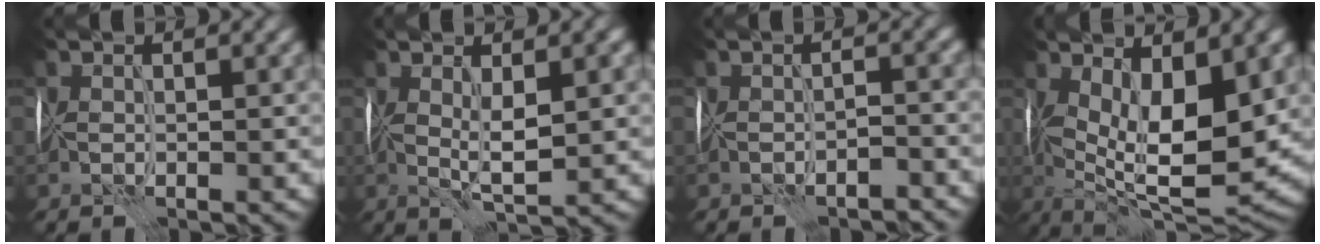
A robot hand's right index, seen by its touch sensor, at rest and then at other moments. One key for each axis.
{"total": 3.0, "fx": 0.7, "fy": 0.8, "fz": 2.9, "tx": -0.056, "ty": 0.001, "tz": 0.017}
{"total": 1.9, "fx": -1.7, "fy": 0.4, "fz": 0.8, "tx": -0.009, "ty": 0.007, "tz": -0.027}
{"total": 12.1, "fx": 1.0, "fy": 5.0, "fz": 10.9, "tx": -0.172, "ty": -0.012, "tz": 0.015}